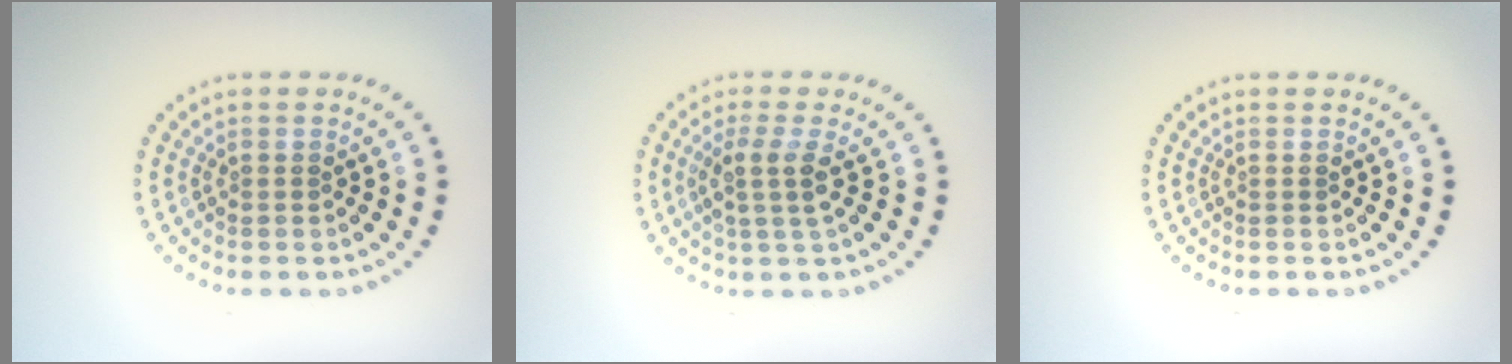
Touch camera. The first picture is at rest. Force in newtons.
{"total": 2.6, "press": 2.0, "slide": 1.6}
{"total": 0.0}